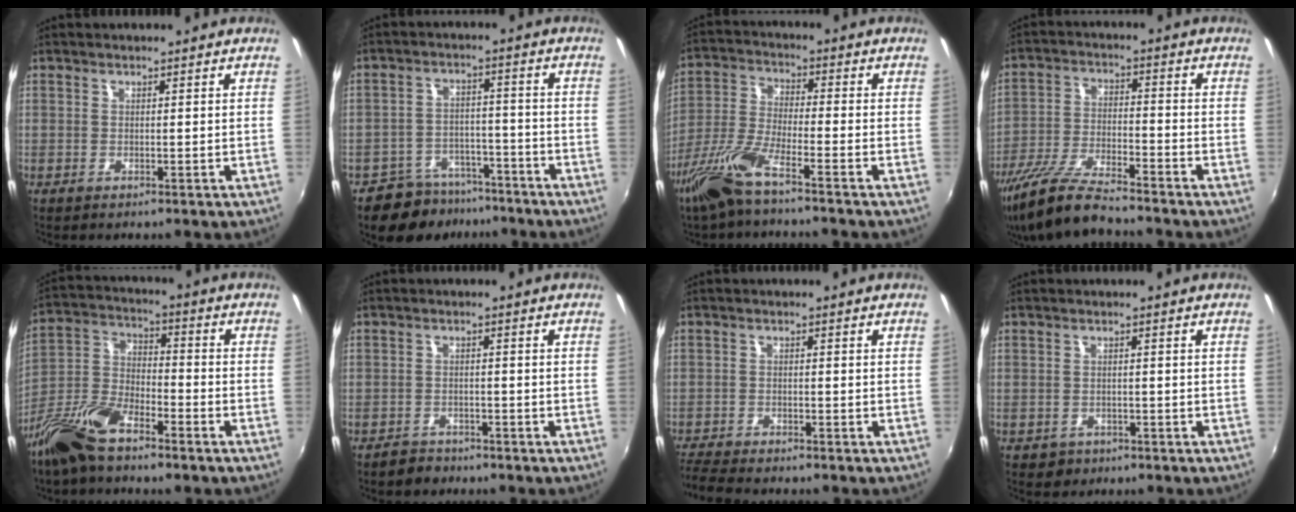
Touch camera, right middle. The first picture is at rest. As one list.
[{"total": 9.5, "force": [-7.6, 5.4, 2.0], "torque": [-0.049, 0.015, -0.105]}, {"total": 9.5, "force": [-6.7, 1.2, 6.7], "torque": [-0.149, -0.011, -0.134]}, {"total": 12.5, "force": [-10.8, 1.5, 6.1], "torque": [-0.129, -0.018, -0.206]}, {"total": 14.5, "force": [-9.7, 5.8, 9.1], "torque": [-0.205, -0.009, -0.195]}, {"total": 3.0, "force": [-2.5, 1.8, 0.1], "torque": [-0.011, 0.004, -0.041]}, {"total": 6.1, "force": [-5.8, 0.6, 2.0], "torque": [-0.062, -0.029, -0.107]}, {"total": 2.9, "force": [-1.4, 2.4, 0.7], "torque": [-0.022, -0.003, -0.017]}]